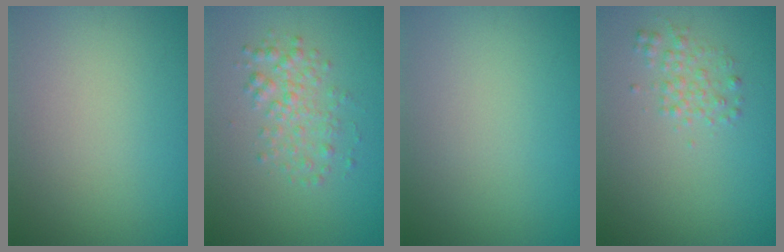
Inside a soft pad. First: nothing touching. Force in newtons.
{"total": 2.5, "press": 2.5, "slide": 0.0}
{"total": 0.0}
{"total": 1.6, "press": 1.6, "slide": 0.0}